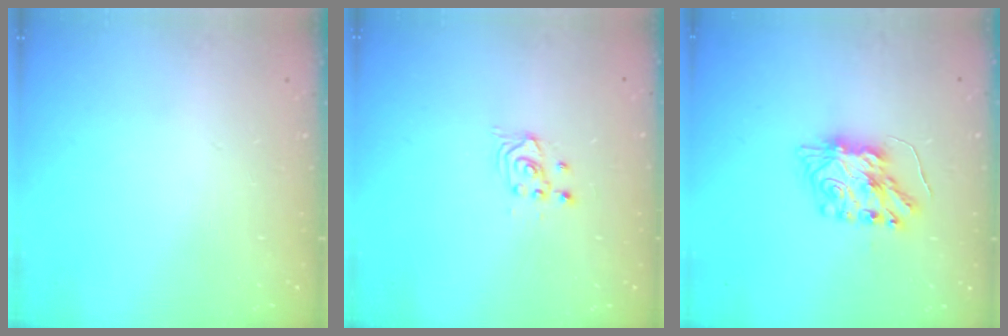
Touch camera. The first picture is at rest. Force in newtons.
{"total": 2.7, "press": 2.7, "slide": 0.3}
{"total": 8.4, "press": 8.4, "slide": 0.5}